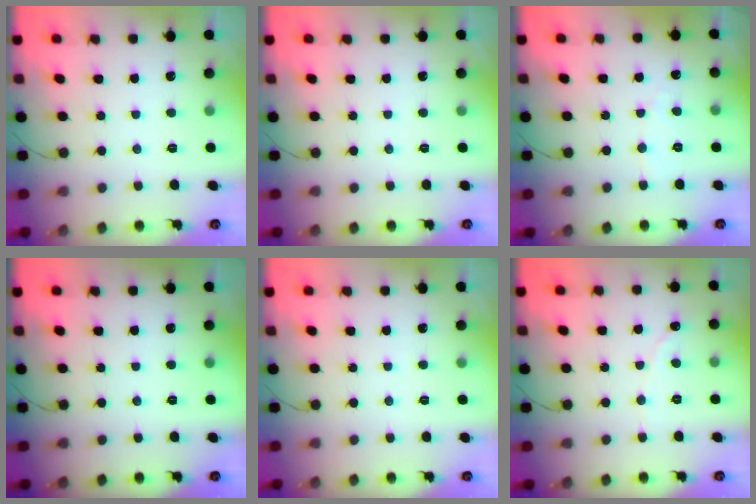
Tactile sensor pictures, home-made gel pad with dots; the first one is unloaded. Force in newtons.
{"total": 0.0}
{"total": 2.5, "press": 2.5, "slide": 0.2}
{"total": 0.0}
{"total": 0.0}
{"total": 0.0}